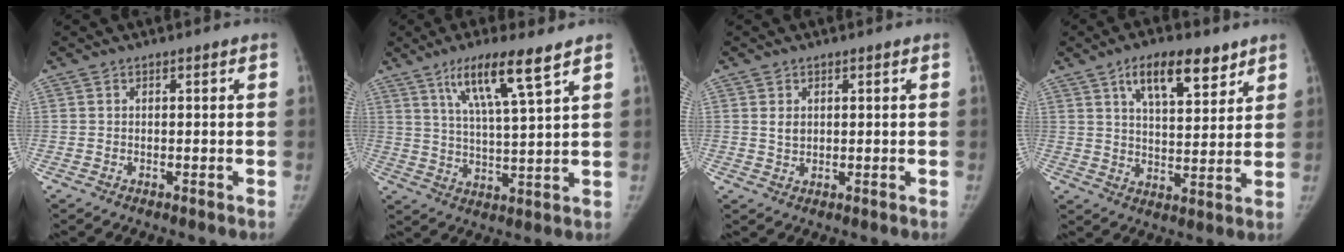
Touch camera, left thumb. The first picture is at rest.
{"total": 11.3, "force": [6.9, 1.1, 9.0], "torque": [-0.161, -0.030, 0.126]}
{"total": 2.3, "force": [0.8, 1.8, 1.3], "torque": [-0.015, -0.008, 0.020]}
{"total": 12.0, "force": [7.3, 5.0, 8.2], "torque": [-0.105, -0.033, 0.121]}